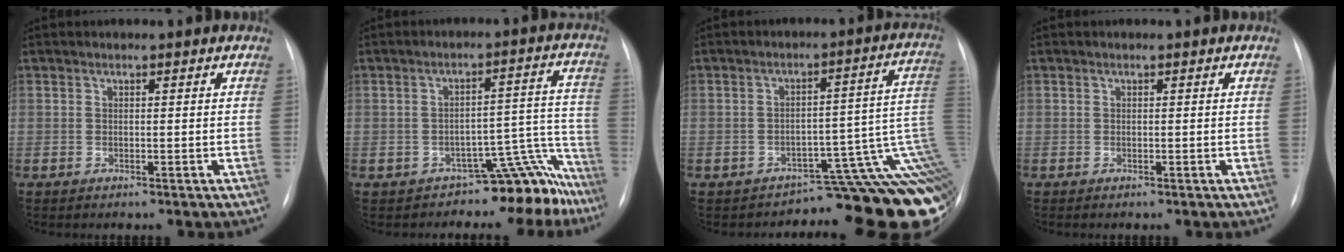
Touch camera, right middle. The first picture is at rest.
{"total": 8.8, "force": [-8.0, 2.9, 2.3], "torque": [0.019, 0.089, -0.112]}
{"total": 13.4, "force": [-9.2, 3.1, 9.2], "torque": [-0.007, 0.077, -0.099]}
{"total": 0.0}